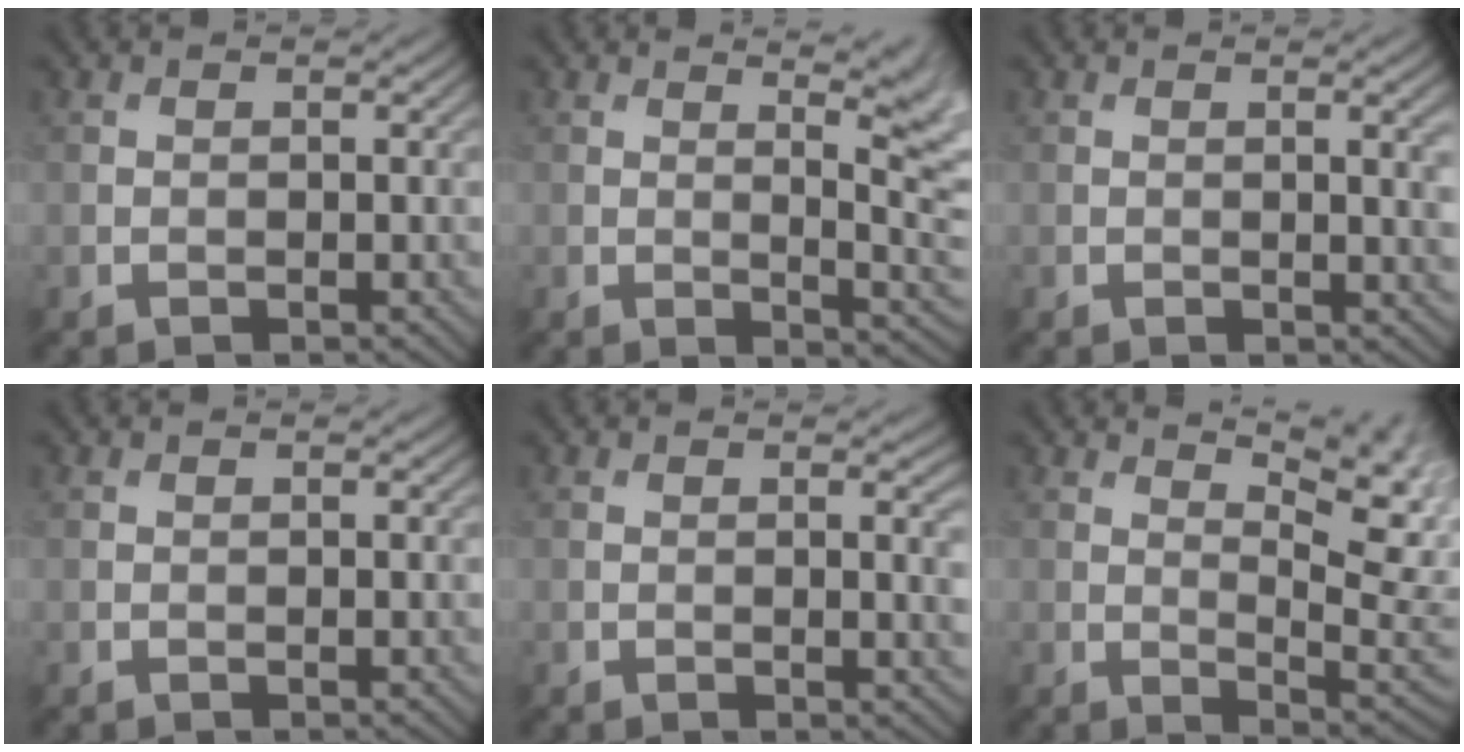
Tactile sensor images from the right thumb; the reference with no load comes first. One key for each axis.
{"total": 6.9, "fx": 2.2, "fy": 2.2, "fz": 6.2, "tx": -0.064, "ty": 0.007, "tz": 0.032}
{"total": 2.2, "fx": 0.2, "fy": 0.3, "fz": 2.1, "tx": -0.031, "ty": 0.002, "tz": 0.003}
{"total": 0.0}
{"total": 2.1, "fx": 0.2, "fy": 0.5, "fz": 2.1, "tx": -0.029, "ty": -0.001, "tz": 0.002}
{"total": 10.1, "fx": 4.6, "fy": 3.8, "fz": 8.1, "tx": -0.115, "ty": 0.017, "tz": 0.068}